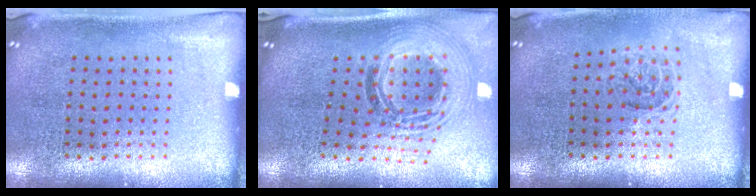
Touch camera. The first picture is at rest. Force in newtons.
{"total": 1.9, "press": 1.6, "slide": 1.0}
{"total": 1.1, "press": 1.0, "slide": 0.4}